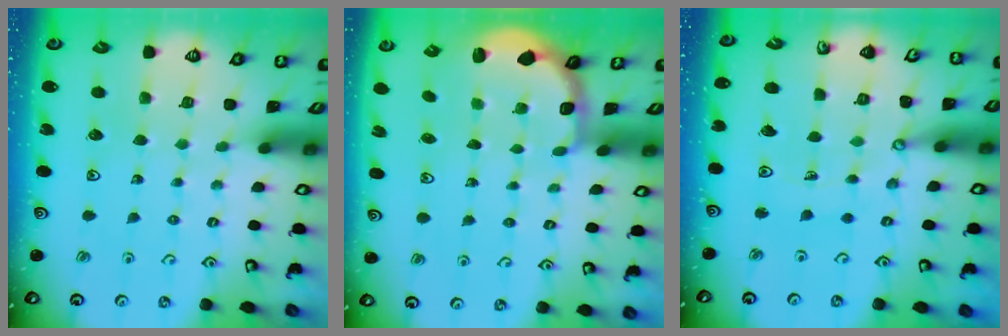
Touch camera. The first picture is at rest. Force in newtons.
{"total": 3.0, "press": 2.2, "slide": 2.0}
{"total": 8.1, "press": 8.1, "slide": 0.5}